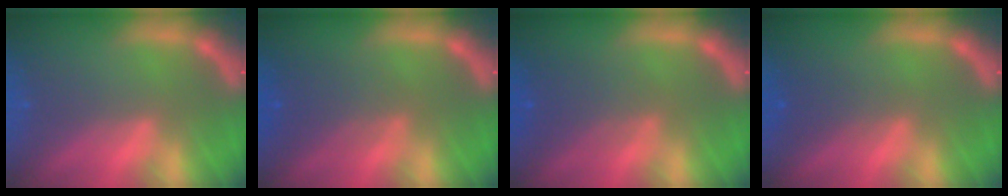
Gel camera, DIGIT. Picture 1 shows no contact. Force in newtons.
{"total": 3.5}
{"total": 3.5}
{"total": 1.9}